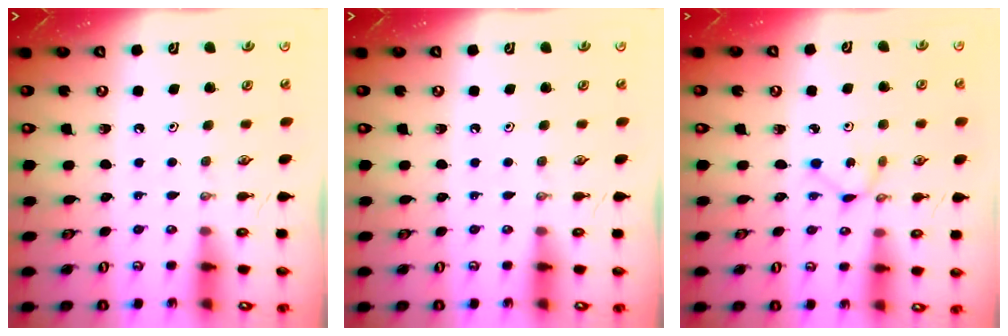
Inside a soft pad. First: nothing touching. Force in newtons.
{"total": 0.0}
{"total": 1.6, "press": 1.6, "slide": 0.2}